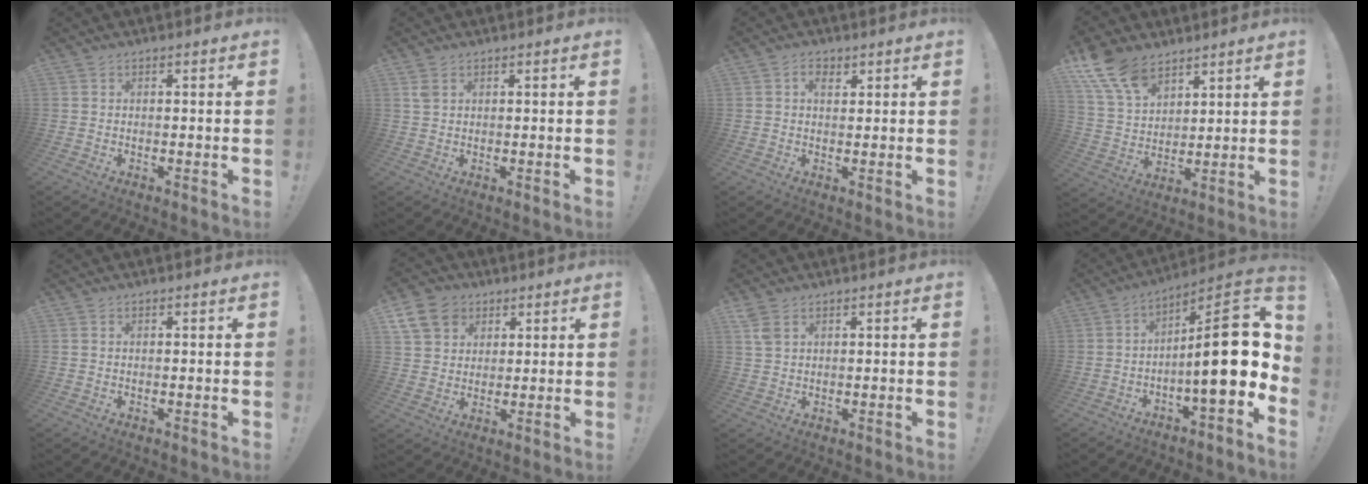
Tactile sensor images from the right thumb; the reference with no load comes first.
{"total": 2.1, "force": [1.2, 1.2, 1.2], "torque": [-0.016, -0.002, 0.021]}
{"total": 2.9, "force": [1.3, 1.7, 1.9], "torque": [-0.017, -0.004, 0.019]}
{"total": 13.0, "force": [8.9, 7.2, 6.1], "torque": [-0.124, -0.046, 0.173]}
{"total": 0.0}
{"total": 11.0, "force": [5.3, 8.6, 4.3], "torque": [-0.069, -0.021, 0.109]}
{"total": 3.7, "force": [2.3, 2.1, 2.1], "torque": [-0.044, -0.005, 0.045]}
{"total": 20.6, "force": [-0.8, 5.7, 19.8], "torque": [-0.288, 0.006, -0.011]}